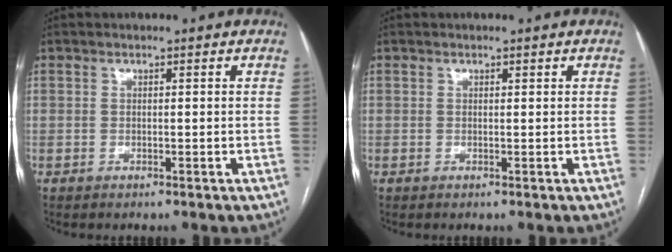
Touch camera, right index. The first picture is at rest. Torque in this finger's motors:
{"motor_torque": [0.03, 0.03, -0.03, 0.00]}